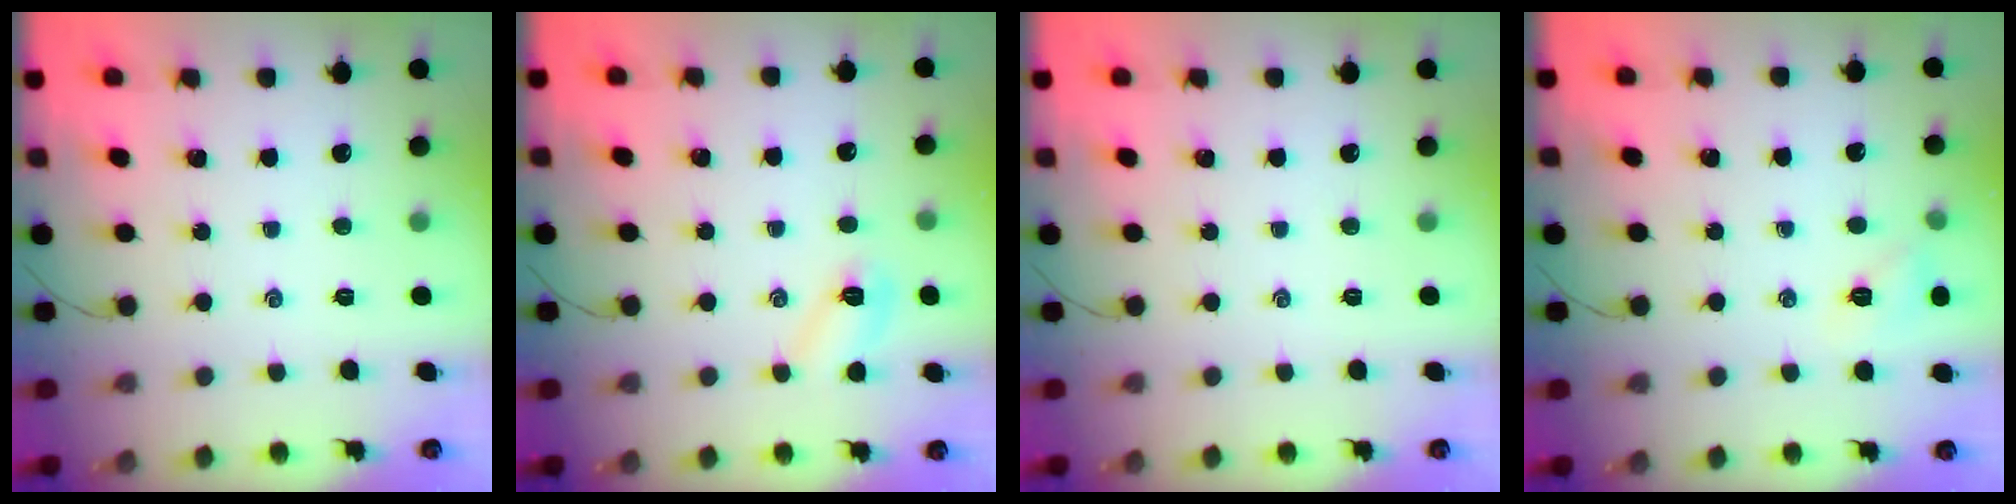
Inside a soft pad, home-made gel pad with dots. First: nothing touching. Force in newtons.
{"total": 4.8, "press": 4.7, "slide": 1.2}
{"total": 0.0}
{"total": 6.9, "press": 6.7, "slide": 1.4}